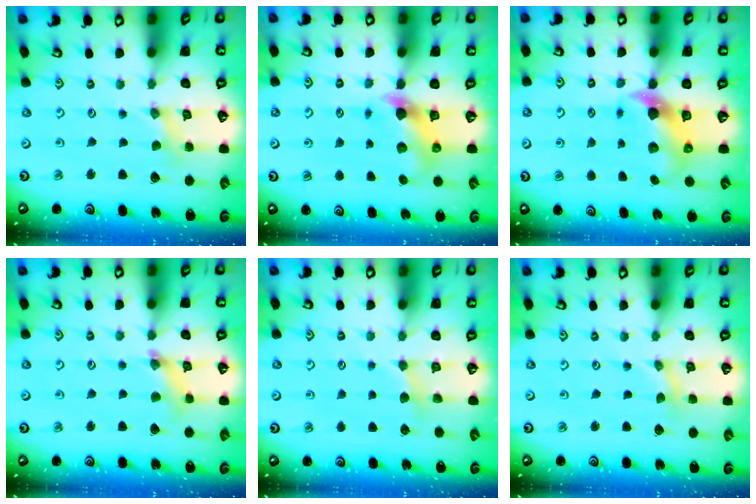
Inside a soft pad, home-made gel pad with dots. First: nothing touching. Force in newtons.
{"total": 5.4, "press": 5.4, "slide": 0.5}
{"total": 7.1, "press": 7.0, "slide": 1.0}
{"total": 4.1, "press": 4.1, "slide": 0.4}
{"total": 3.4, "press": 3.4, "slide": 0.5}
{"total": 0.0}